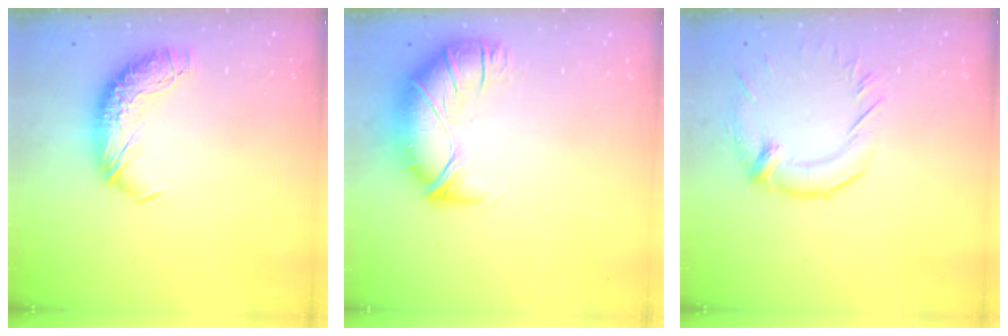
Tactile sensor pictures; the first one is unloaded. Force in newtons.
{"total": 2.7, "press": 1.1, "slide": 2.5}
{"total": 1.5, "press": 0.3, "slide": 1.5}